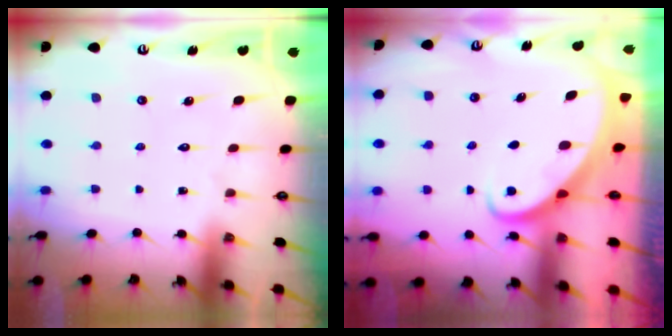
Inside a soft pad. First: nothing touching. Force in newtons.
{"total": 2.7, "press": 2.7, "slide": 0.3}